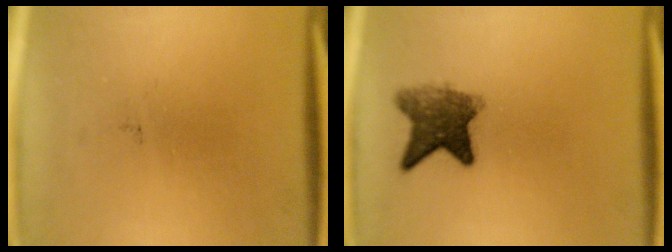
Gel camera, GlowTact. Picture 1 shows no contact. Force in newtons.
{"total": 6.5}